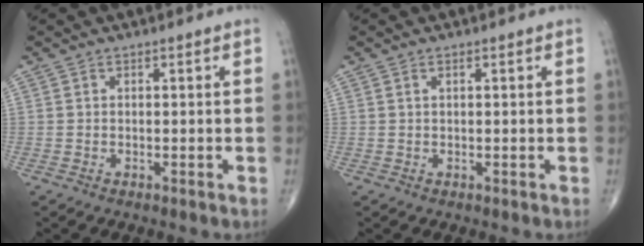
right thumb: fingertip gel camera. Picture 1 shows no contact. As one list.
[{"total": 0.6, "force": [0.3, 0.2, 0.5], "torque": [-0.012, 0.004, 0.005]}]